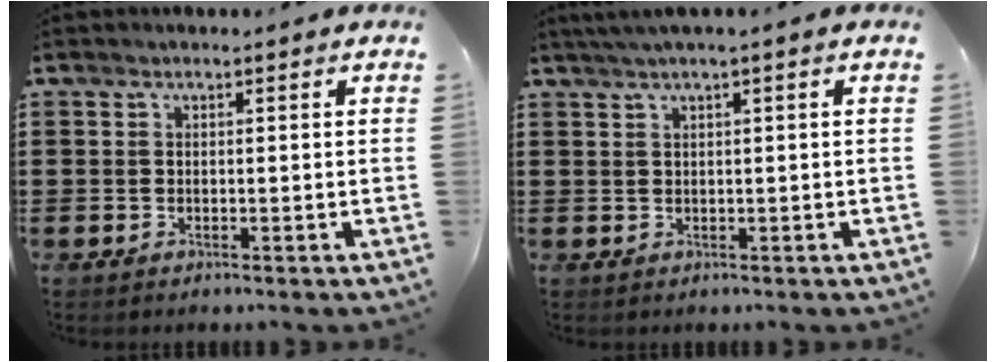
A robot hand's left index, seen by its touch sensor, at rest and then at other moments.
{"total": 1.6, "force": [0.5, -0.1, 1.5], "torque": [-0.026, -0.003, 0.010]}